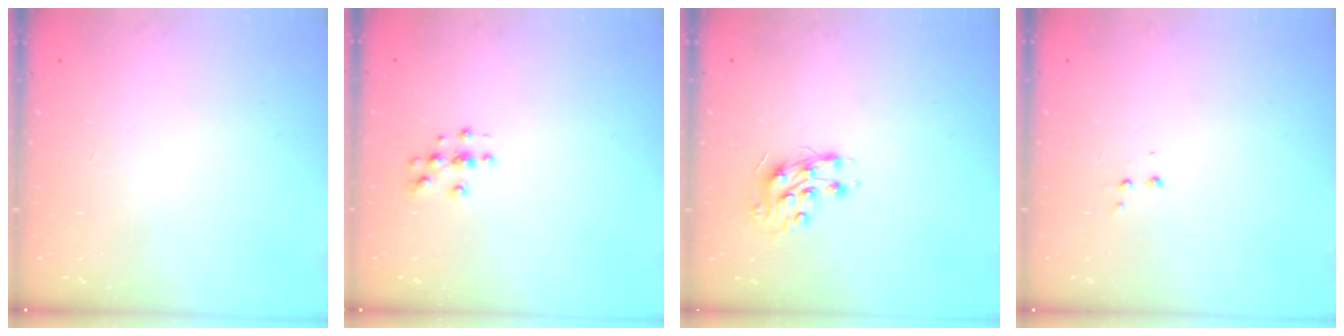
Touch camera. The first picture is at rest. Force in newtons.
{"total": 3.6, "press": 3.6, "slide": 0.5}
{"total": 8.4, "press": 8.4, "slide": 0.2}
{"total": 3.4, "press": 3.3, "slide": 0.6}